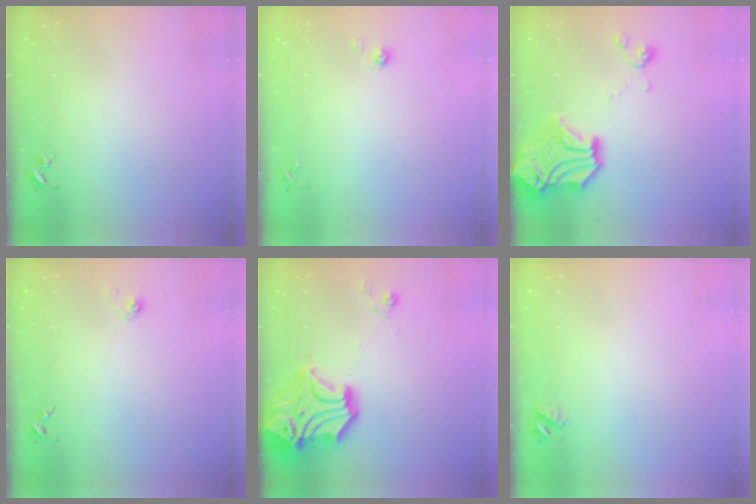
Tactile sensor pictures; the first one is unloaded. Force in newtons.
{"total": 4.7, "press": 4.4, "slide": 1.5}
{"total": 20.2, "press": 20.0, "slide": 2.5}
{"total": 2.9, "press": 2.8, "slide": 0.8}
{"total": 21.9, "press": 21.7, "slide": 2.9}
{"total": 4.7, "press": 4.7, "slide": 0.7}